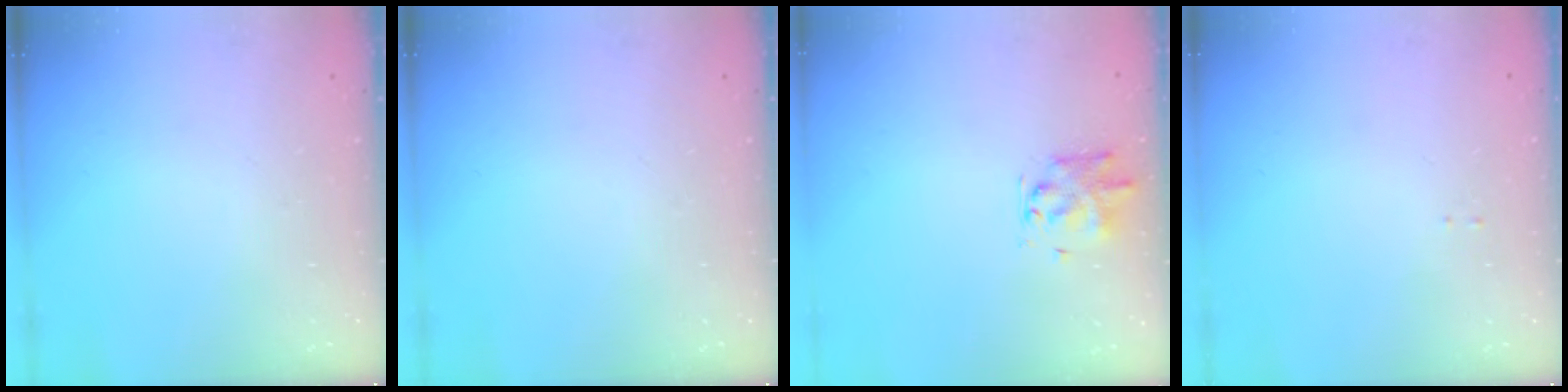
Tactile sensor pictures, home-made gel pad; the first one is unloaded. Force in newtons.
{"total": 0.0}
{"total": 1.4, "press": 1.1, "slide": 0.8}
{"total": 0.0}